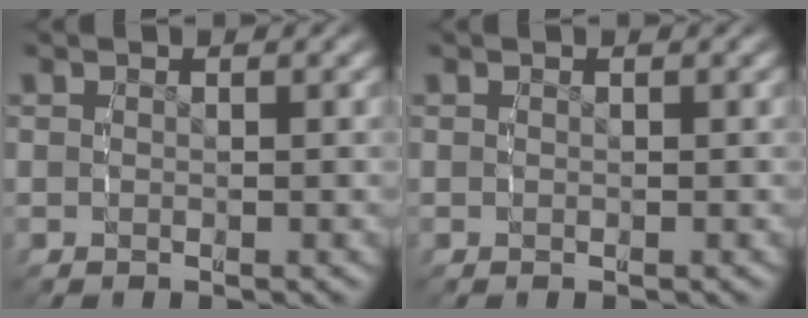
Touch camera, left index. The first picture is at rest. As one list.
[{"total": 0.0}]